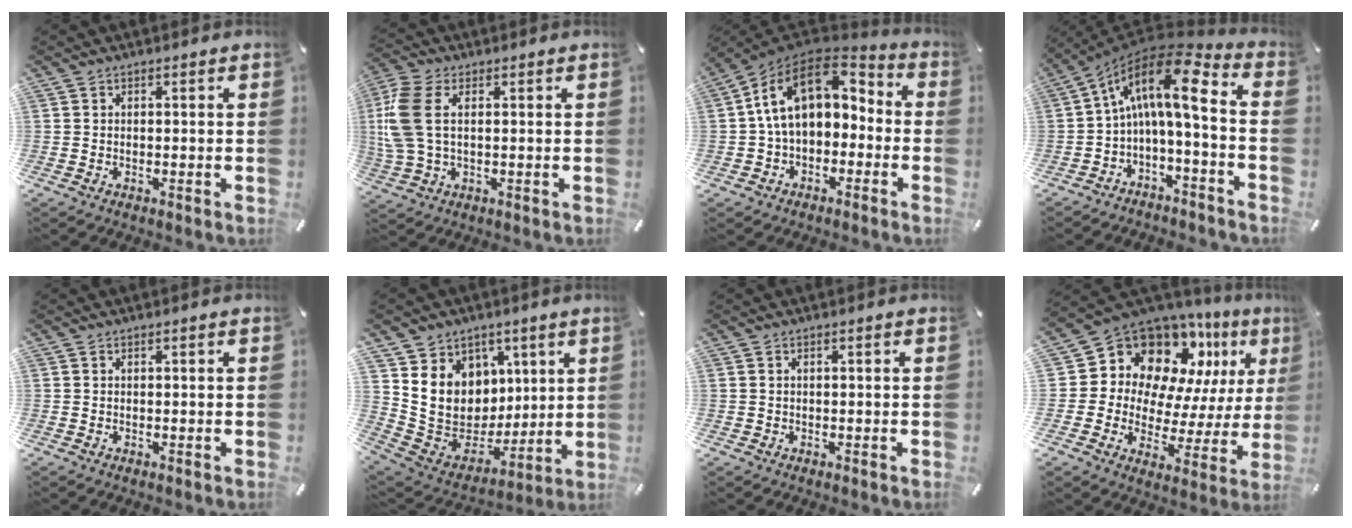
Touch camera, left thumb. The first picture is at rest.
{"total": 10.0, "force": [1.6, 6.0, 7.9], "torque": [-0.201, -0.002, 0.025]}
{"total": 15.7, "force": [3.7, 10.5, 11.1], "torque": [-0.205, -0.007, 0.066]}
{"total": 13.2, "force": [2.0, 4.8, 12.1], "torque": [-0.209, -0.016, 0.024]}
{"total": 0.0}
{"total": 12.5, "force": [3.2, 11.9, 2.5], "torque": [-0.035, -0.043, 0.076]}
{"total": 0.0}
{"total": 13.6, "force": [8.8, 9.6, 4.2], "torque": [-0.071, -0.086, 0.159]}